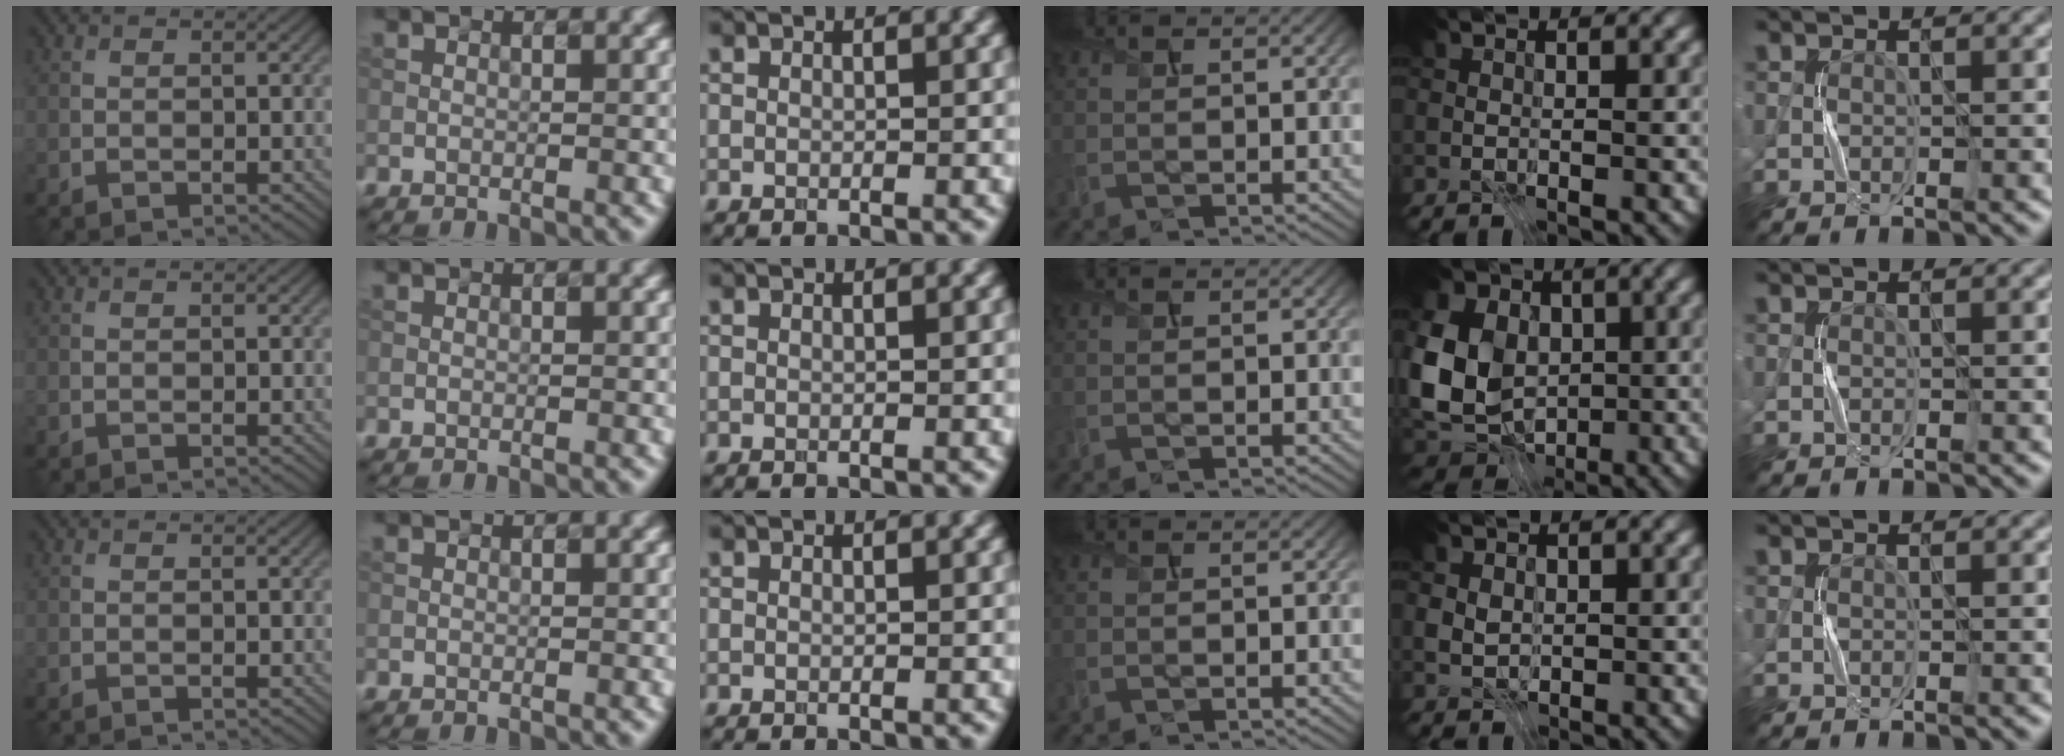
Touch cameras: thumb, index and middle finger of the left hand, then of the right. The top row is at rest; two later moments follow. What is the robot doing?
{"motion": "press", "object": "calculator"}